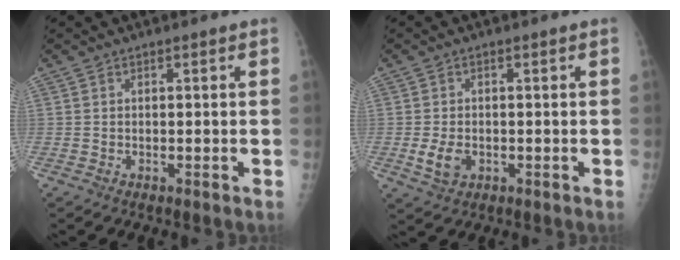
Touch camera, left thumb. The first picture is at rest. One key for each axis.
{"total": 4.0, "fx": -0.9, "fy": 2.8, "fz": 2.7, "tx": -0.050, "ty": -0.003, "tz": -0.012}